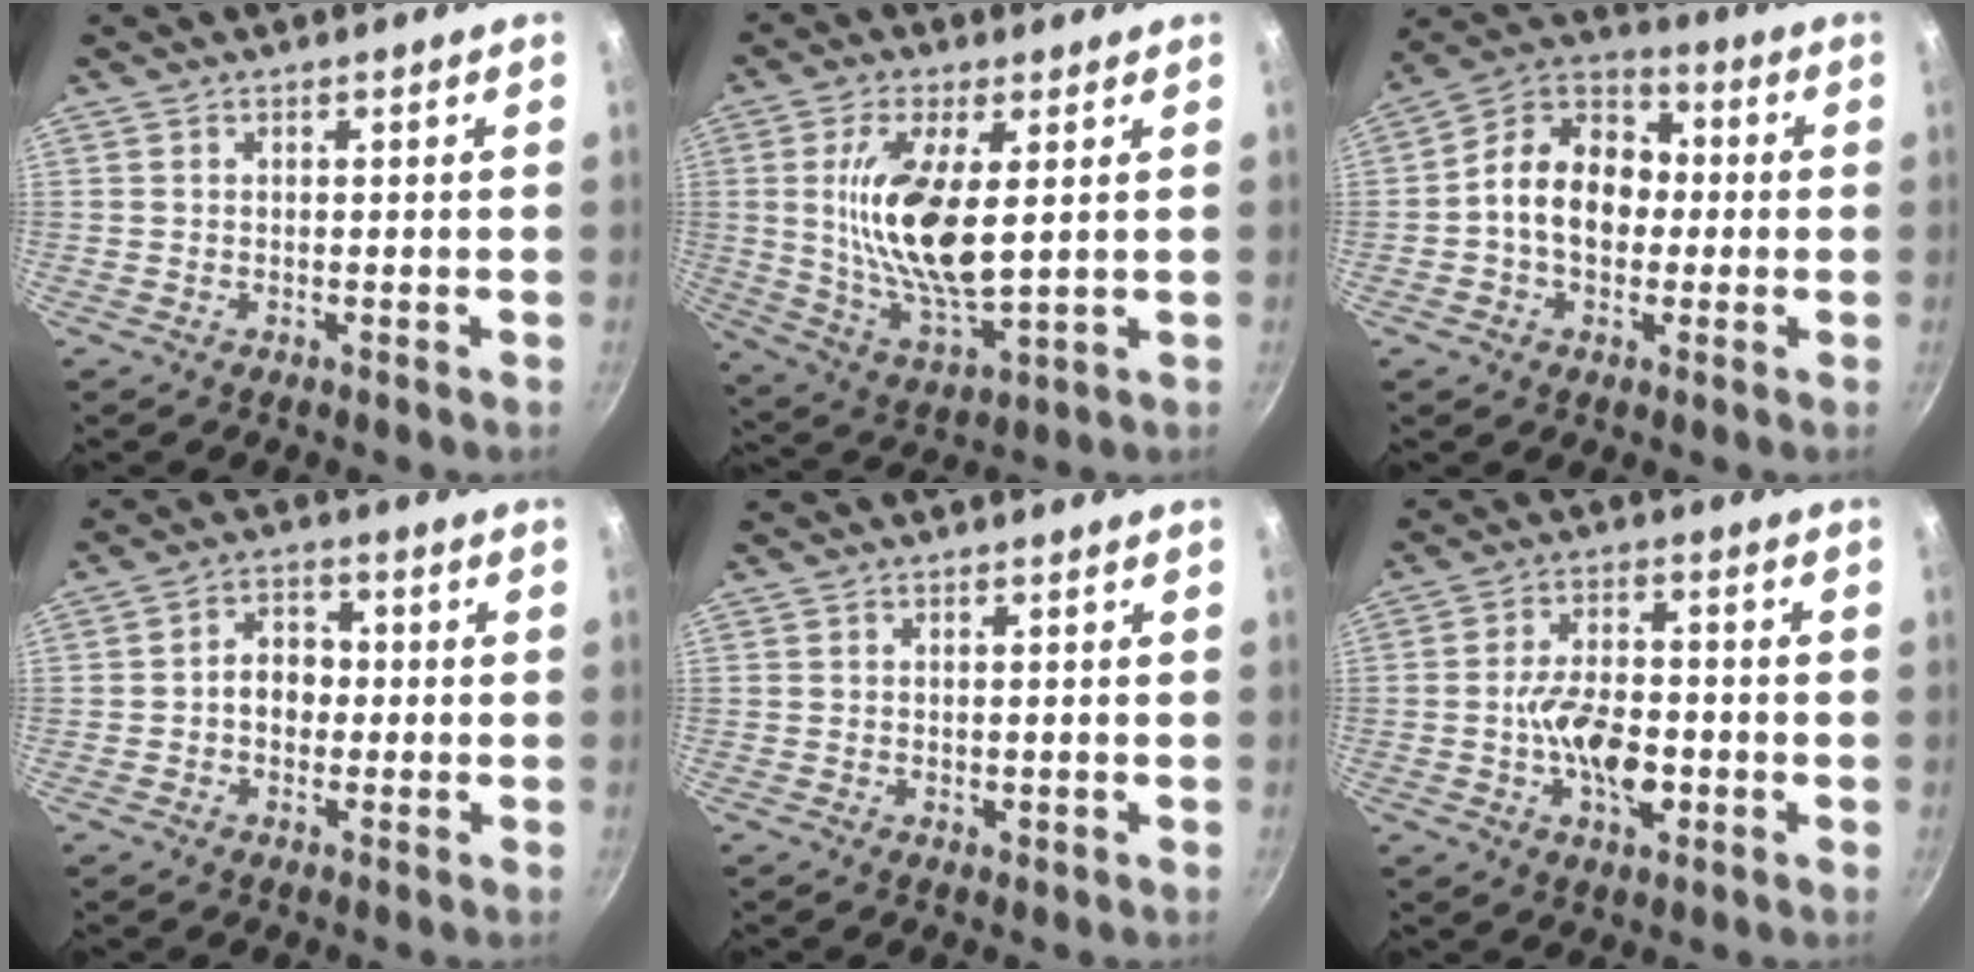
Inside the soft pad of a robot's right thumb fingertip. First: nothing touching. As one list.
[{"total": 15.7, "force": [2.7, 6.3, 14.1], "torque": [-0.267, -0.018, 0.056]}, {"total": 14.0, "force": [-0.5, 10.6, 9.1], "torque": [-0.107, 0.036, -0.031]}, {"total": 6.3, "force": [-0.5, 5.0, 3.8], "torque": [-0.024, 0.020, -0.015]}, {"total": 0.9, "force": [-0.1, 0.5, 0.8], "torque": [-0.009, -0.001, -0.002]}, {"total": 10.4, "force": [-2.4, 5.5, 8.4], "torque": [-0.132, 0.022, -0.045]}]